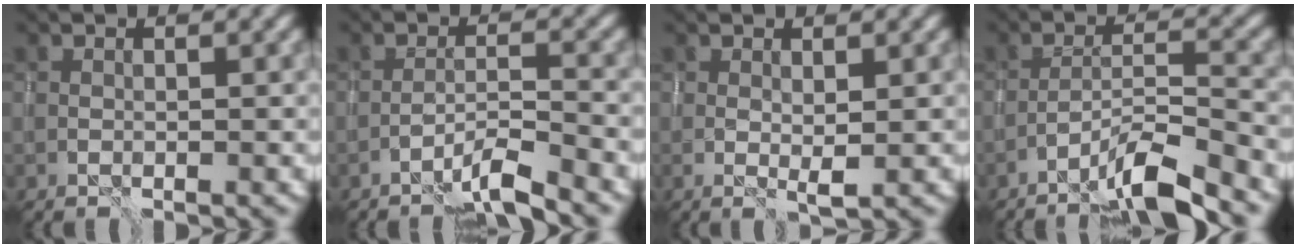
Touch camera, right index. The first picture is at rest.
{"total": 3.3, "force": [-2.7, 0.2, 2.0], "torque": [-0.031, 0.008, -0.058]}
{"total": 1.3, "force": [0.2, 0.2, 1.2], "torque": [-0.024, -0.003, 0.004]}
{"total": 5.5, "force": [-4.1, 0.5, 3.6], "torque": [-0.059, 0.011, -0.080]}